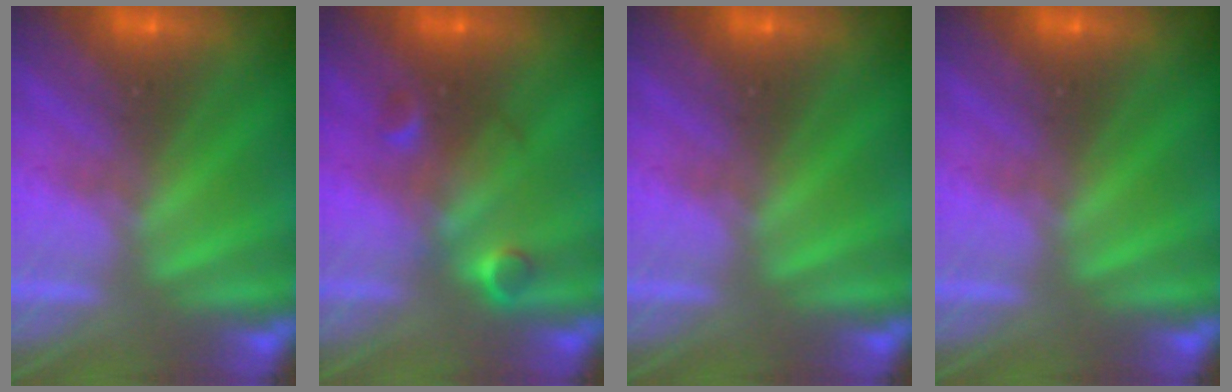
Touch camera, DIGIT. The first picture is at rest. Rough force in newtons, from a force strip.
{"total": 2.9}
{"total": 0.0}
{"total": 0.0}